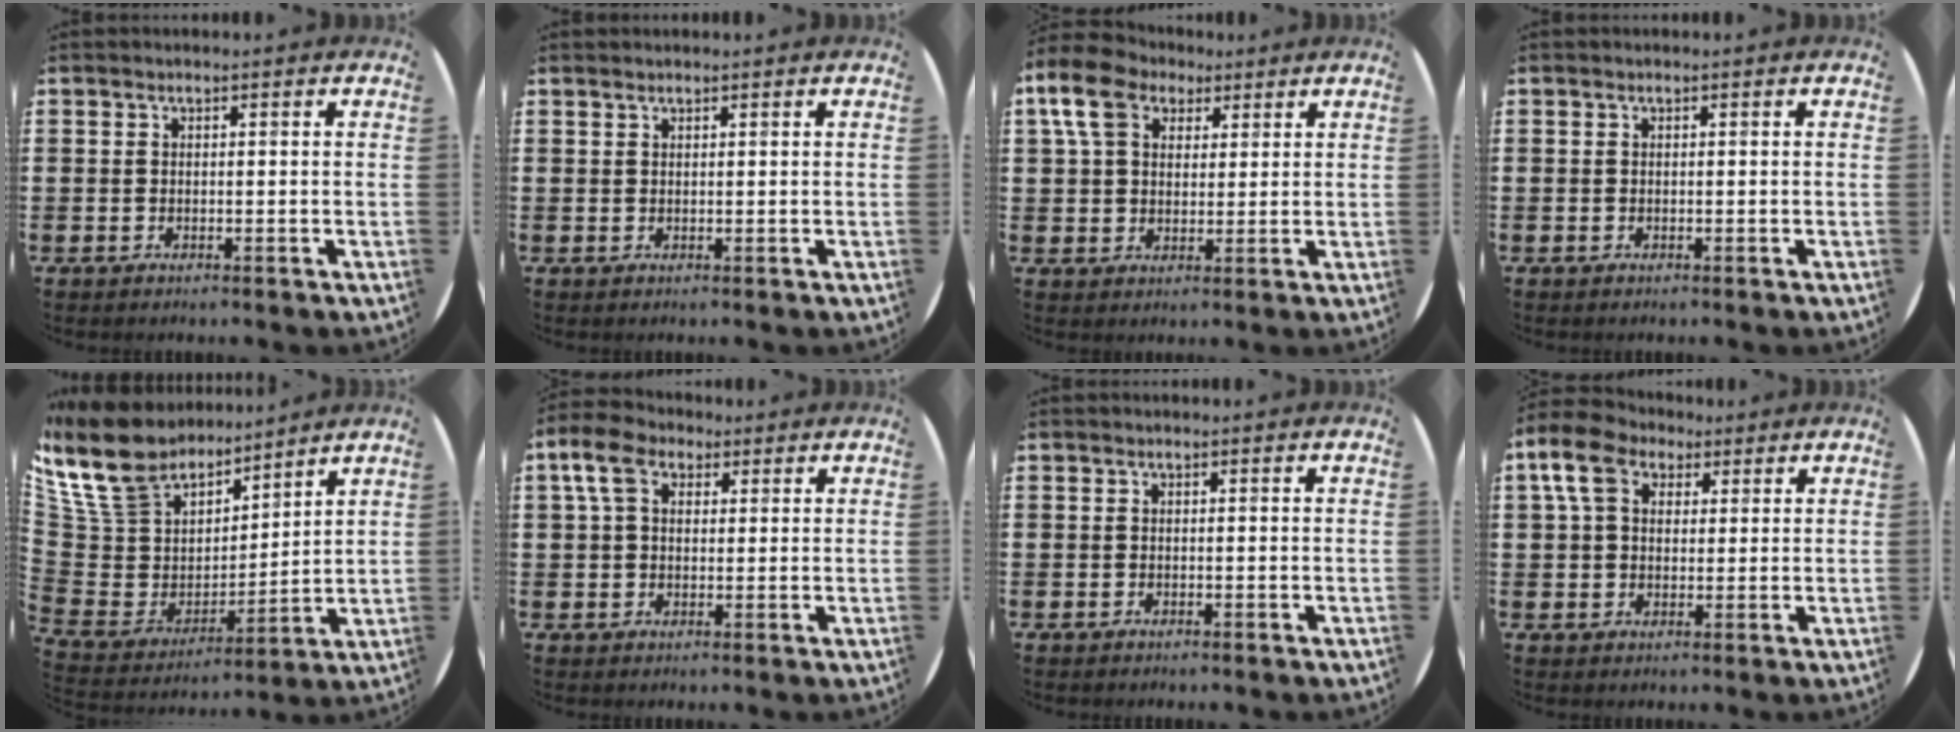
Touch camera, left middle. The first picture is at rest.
{"total": 0.5, "force": [0.5, 0.1, -0.1], "torque": [0.002, 0.003, 0.009]}
{"total": 7.4, "force": [4.4, 5.1, 3.1], "torque": [-0.075, 0.011, 0.082]}
{"total": 0.0}
{"total": 13.6, "force": [10.8, 7.1, 4.1], "torque": [-0.154, -0.064, 0.201]}
{"total": 6.0, "force": [3.4, 3.9, 3.1], "torque": [-0.073, 0.017, 0.063]}
{"total": 0.0}
{"total": 6.9, "force": [3.9, 4.8, 3.1], "torque": [-0.071, 0.014, 0.071]}